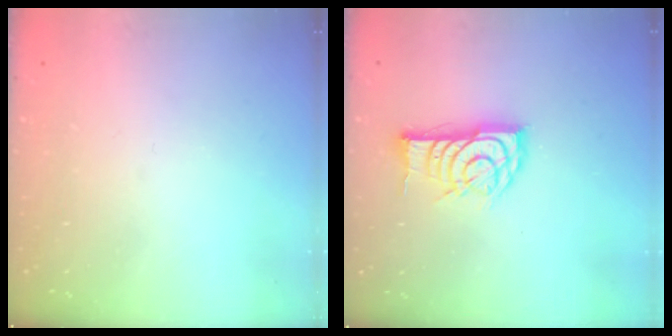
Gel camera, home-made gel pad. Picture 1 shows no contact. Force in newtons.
{"total": 13.1, "press": 13.1, "slide": 0.5}